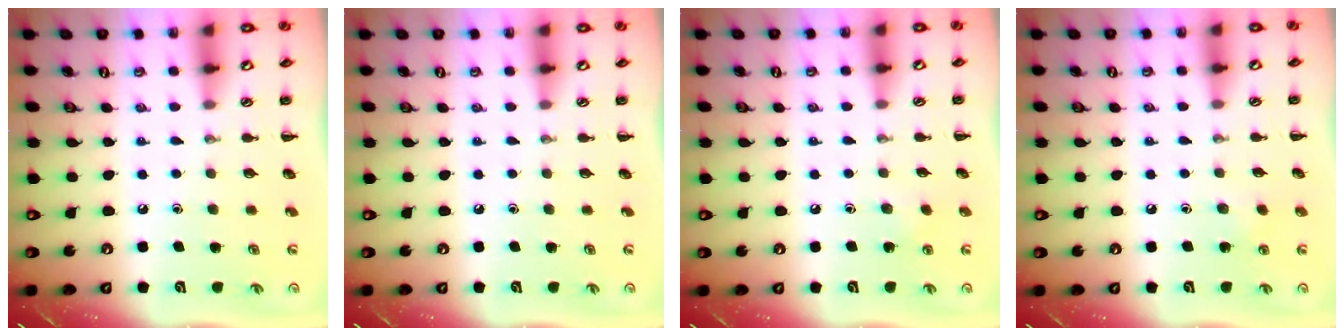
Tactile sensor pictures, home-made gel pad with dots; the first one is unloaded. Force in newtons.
{"total": 0.0}
{"total": 5.3, "press": 5.1, "slide": 1.4}
{"total": 5.3, "press": 5.1, "slide": 1.4}